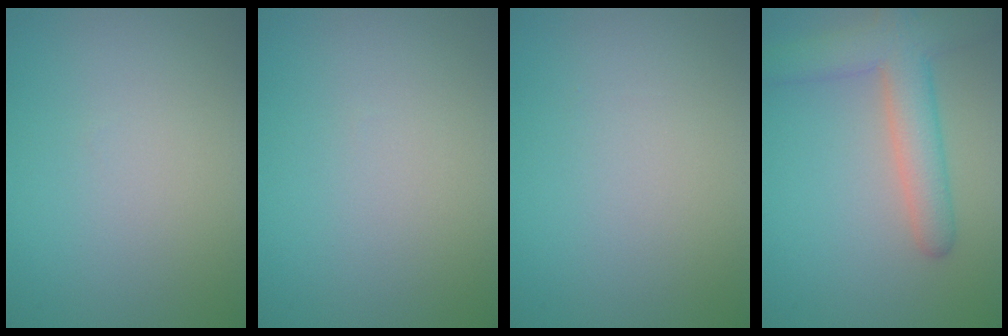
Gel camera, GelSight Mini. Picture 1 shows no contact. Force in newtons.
{"total": 0.0}
{"total": 0.0}
{"total": 5.4, "press": 5.4, "slide": 0.3}